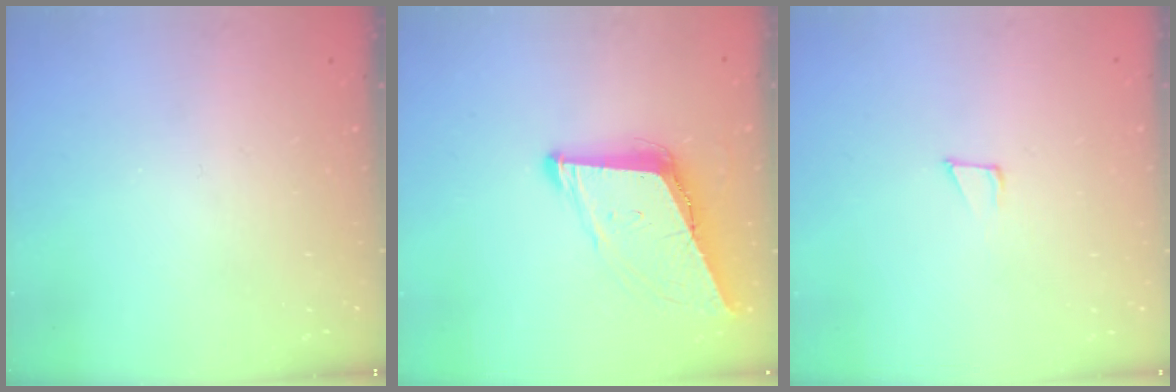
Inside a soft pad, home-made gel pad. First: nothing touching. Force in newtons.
{"total": 10.0, "press": 9.3, "slide": 3.5}
{"total": 7.0, "press": 6.8, "slide": 1.4}